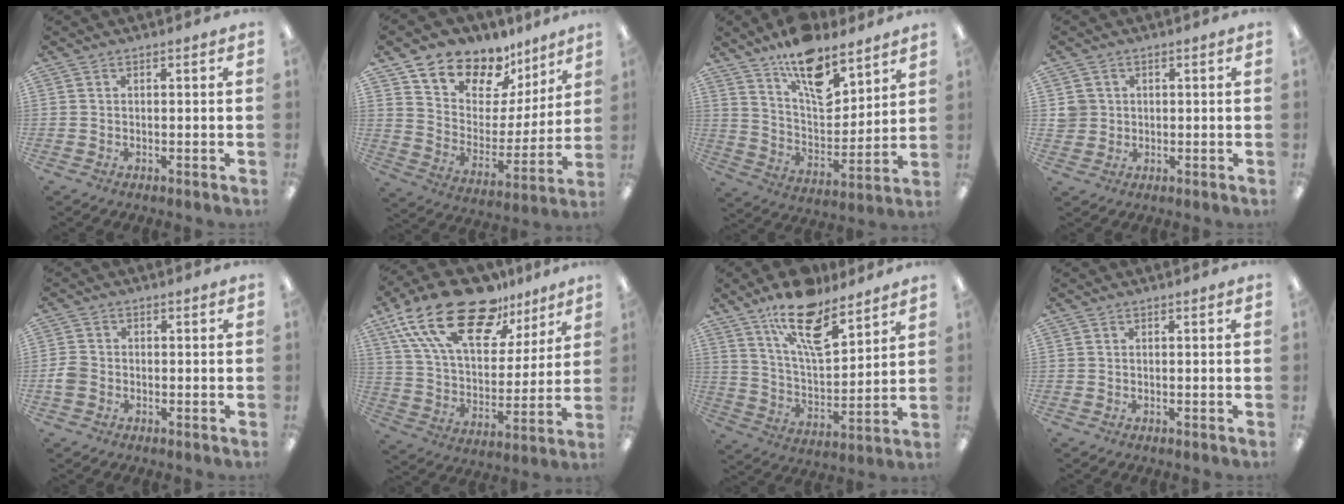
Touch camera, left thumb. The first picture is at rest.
{"total": 12.4, "force": [10.0, 7.2, 2.0], "torque": [-0.048, -0.090, 0.186]}
{"total": 15.6, "force": [11.5, 6.7, 8.2], "torque": [-0.136, -0.069, 0.202]}
{"total": 3.8, "force": [0.9, 3.7, 0.3], "torque": [0.000, 0.003, 0.013]}
{"total": 3.3, "force": [-1.1, 2.7, 1.5], "torque": [-0.022, 0.009, -0.019]}
{"total": 24.0, "force": [16.0, 11.0, 14.1], "torque": [-0.262, -0.091, 0.283]}
{"total": 17.5, "force": [12.2, 6.8, 10.6], "torque": [-0.177, -0.063, 0.208]}
{"total": 0.0}